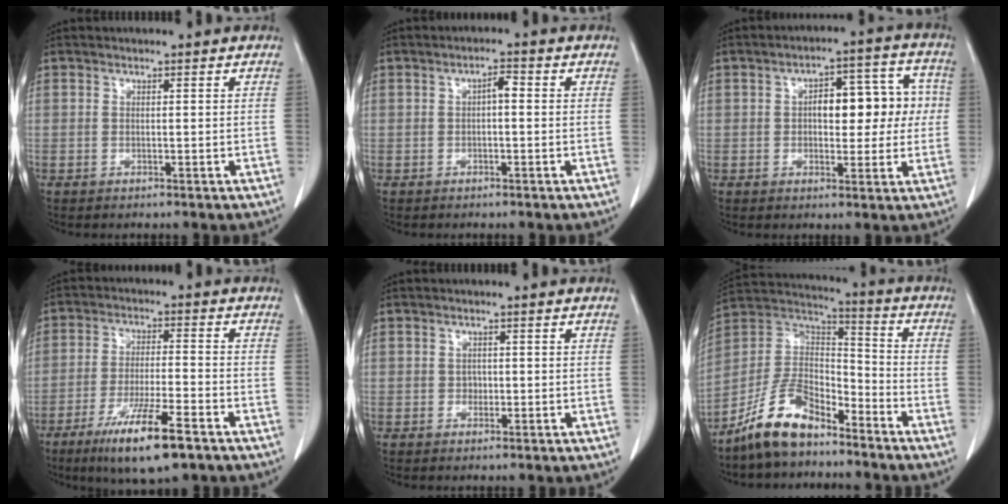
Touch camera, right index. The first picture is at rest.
{"total": 2.0, "force": [0.0, 0.6, 1.9], "torque": [-0.030, 0.006, 0.000]}
{"total": 10.2, "force": [0.8, 4.6, 9.1], "torque": [-0.114, 0.042, 0.016]}
{"total": 11.6, "force": [-7.1, 1.2, 9.1], "torque": [-0.168, -0.027, -0.117]}
{"total": 0.8, "force": [-0.2, 0.7, 0.4], "torque": [-0.003, 0.003, -0.002]}
{"total": 12.1, "force": [-9.2, 4.7, 6.4], "torque": [-0.133, 0.025, -0.178]}